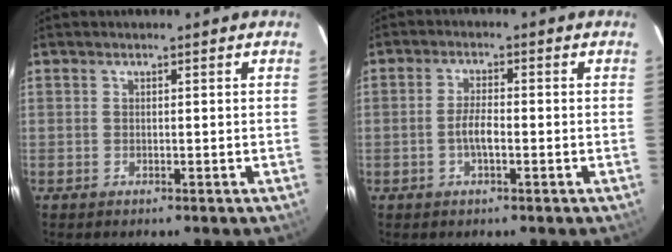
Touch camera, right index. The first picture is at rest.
{"total": 3.0, "force": [-0.7, 1.1, 2.7], "torque": [-0.053, 0.001, -0.012]}